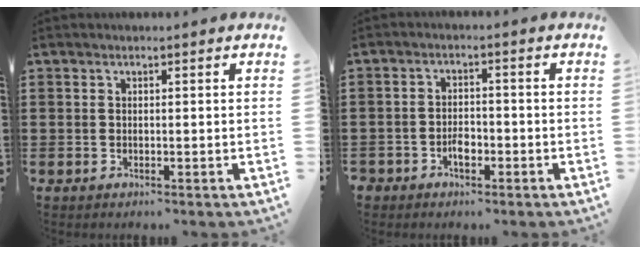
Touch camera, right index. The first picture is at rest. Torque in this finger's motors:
{"motor_torque": [1.22, 0.91, 0.08, 0.03]}